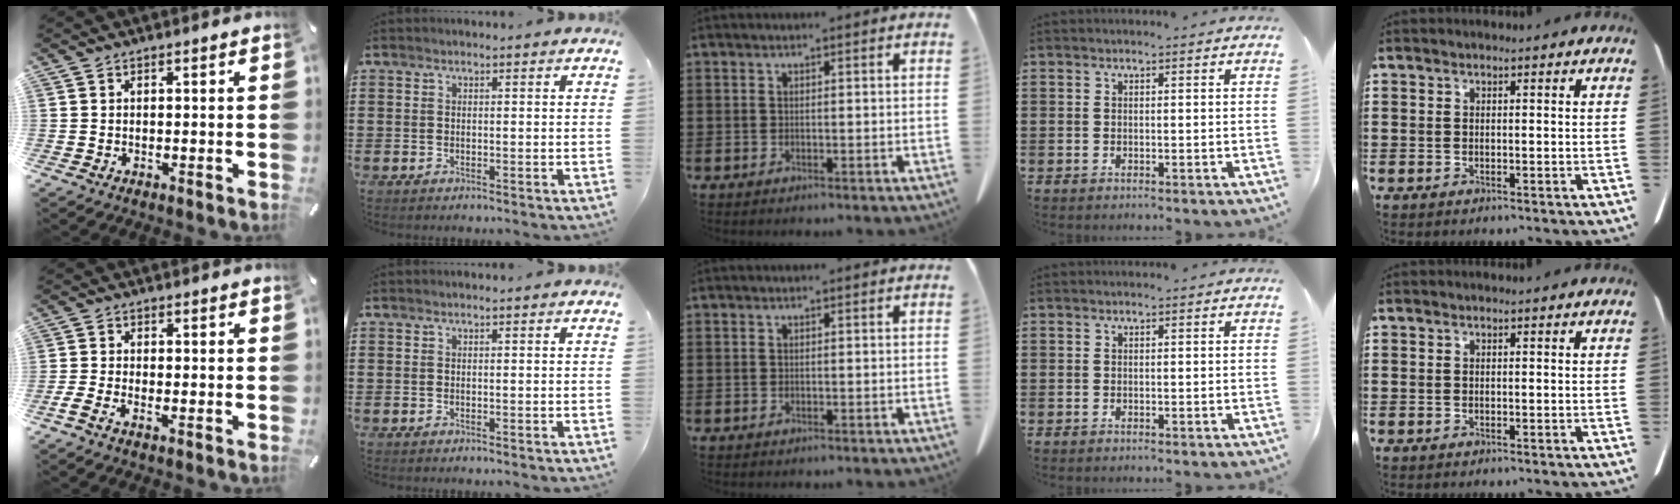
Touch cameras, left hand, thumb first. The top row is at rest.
{"thumb": {"total": 2.3, "force": [-1.0, 1.0, 1.8], "torque": [-0.037, 0.003, -0.021]}}